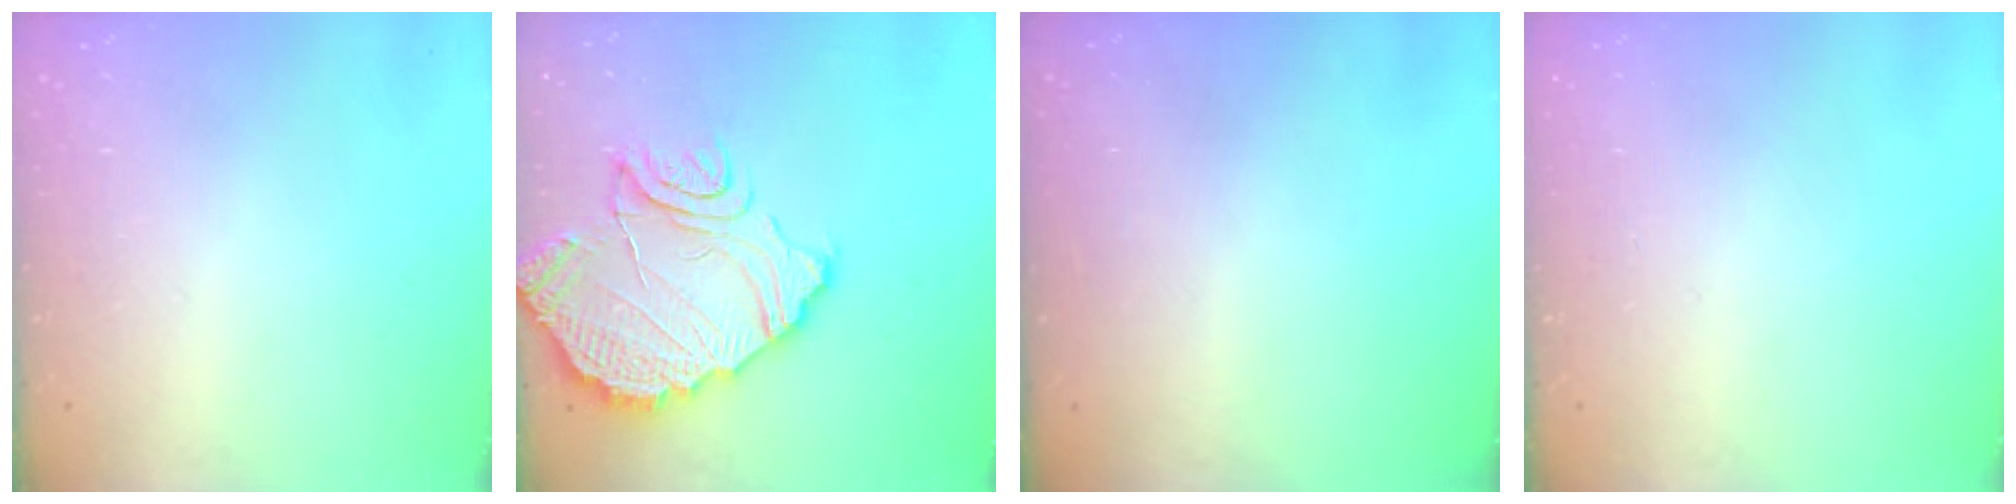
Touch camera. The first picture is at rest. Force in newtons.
{"total": 15.5, "press": 15.4, "slide": 1.4}
{"total": 3.0, "press": 3.0, "slide": 0.1}
{"total": 0.0}